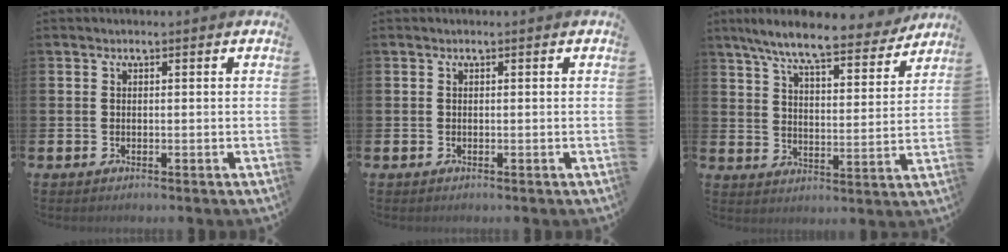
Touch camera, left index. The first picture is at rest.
{"total": 0.0}
{"total": 9.0, "force": [8.0, 1.2, 3.9], "torque": [-0.086, -0.048, 0.136]}